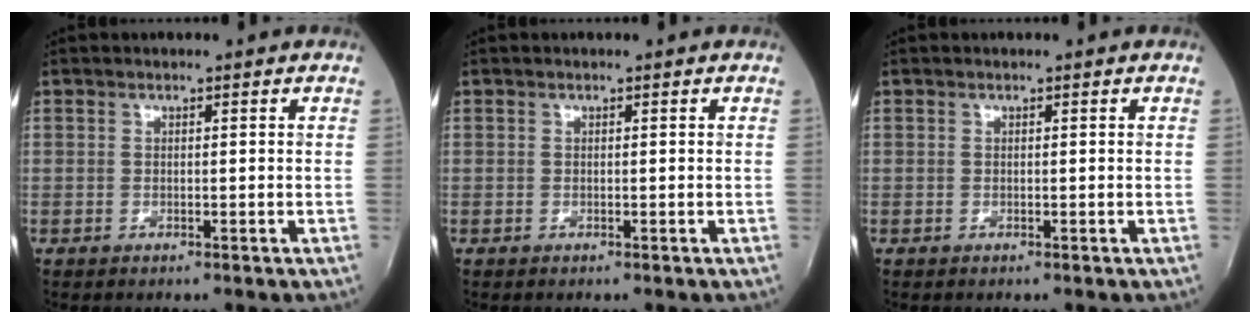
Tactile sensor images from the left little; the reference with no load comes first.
{"total": 0.0}
{"total": 0.0}